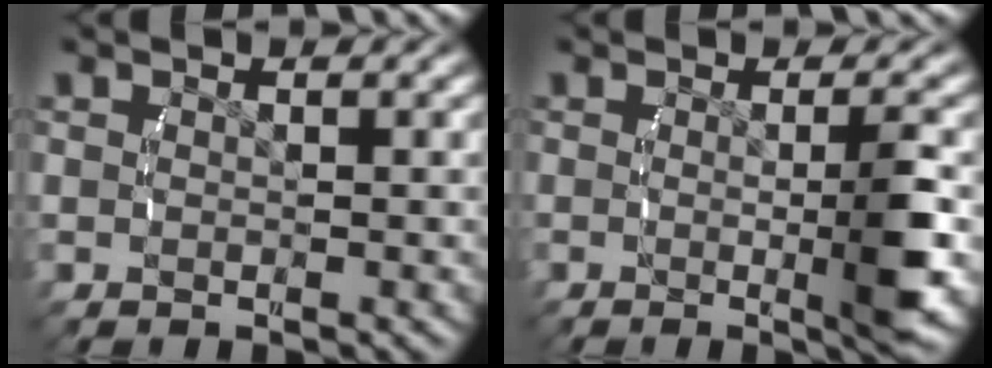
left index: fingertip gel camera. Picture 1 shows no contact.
{"total": 4.4, "force": [-0.8, 0.1, 4.3], "torque": [-0.069, -0.012, -0.011]}